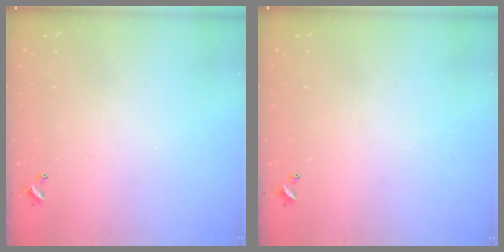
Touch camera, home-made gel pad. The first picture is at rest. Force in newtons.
{"total": 0.0}